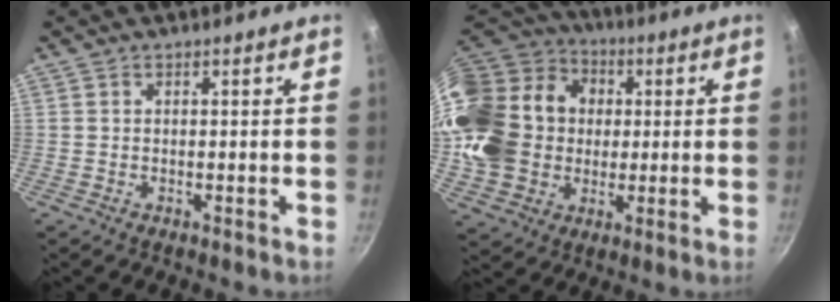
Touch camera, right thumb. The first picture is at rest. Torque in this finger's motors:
{"motor_torque": [2.49, 2.51, 0.39, -0.30, 0.55]}